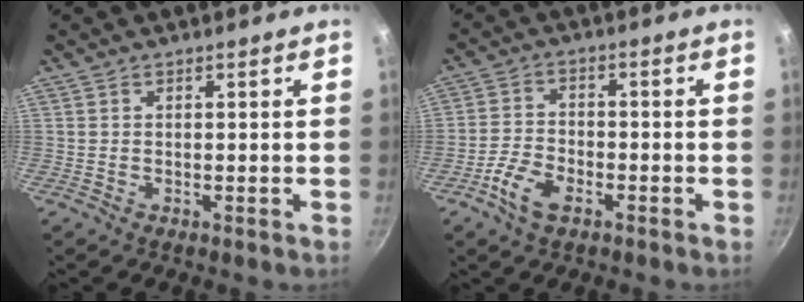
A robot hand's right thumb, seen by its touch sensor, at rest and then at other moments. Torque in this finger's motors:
{"motor_torque": [1.36, 1.09, 0.81, -0.61, 0.04]}